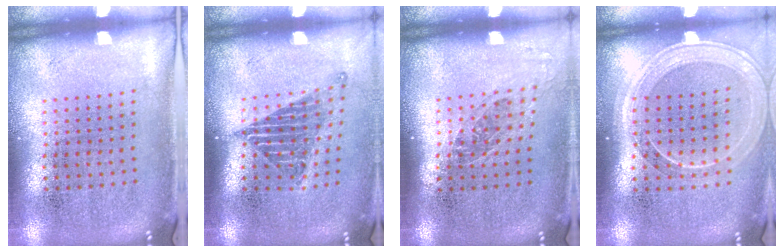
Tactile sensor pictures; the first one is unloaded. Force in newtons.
{"total": 1.5, "press": 1.2, "slide": 0.9}
{"total": 1.2, "press": 1.0, "slide": 0.7}
{"total": 1.7, "press": 1.5, "slide": 0.7}